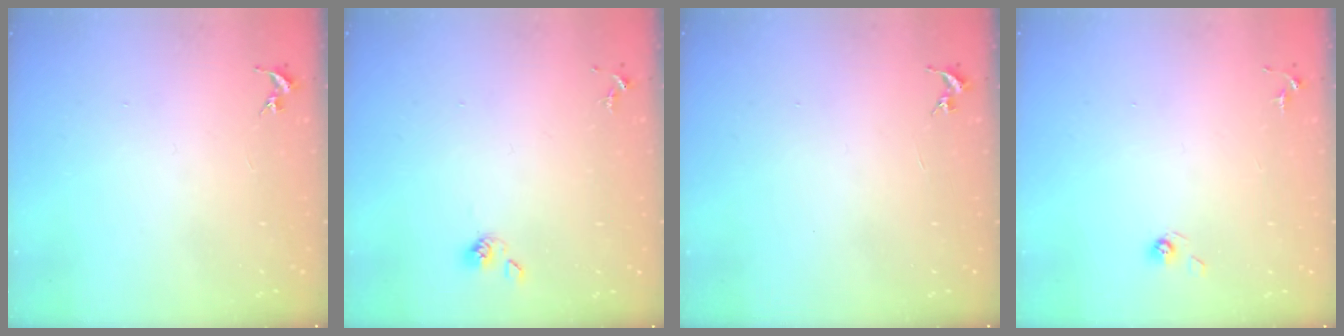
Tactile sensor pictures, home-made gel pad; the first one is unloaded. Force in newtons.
{"total": 4.4, "press": 3.9, "slide": 2.0}
{"total": 0.0}
{"total": 3.8, "press": 3.3, "slide": 1.8}